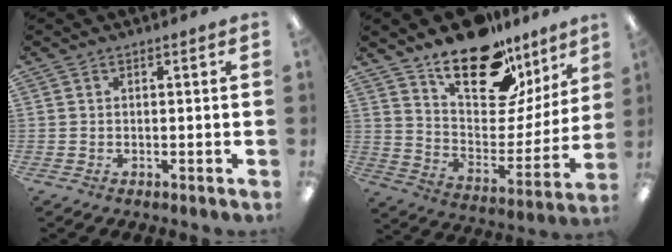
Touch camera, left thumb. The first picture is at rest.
{"total": 19.7, "force": [15.0, 8.9, 9.3], "torque": [-0.145, -0.110, 0.262]}